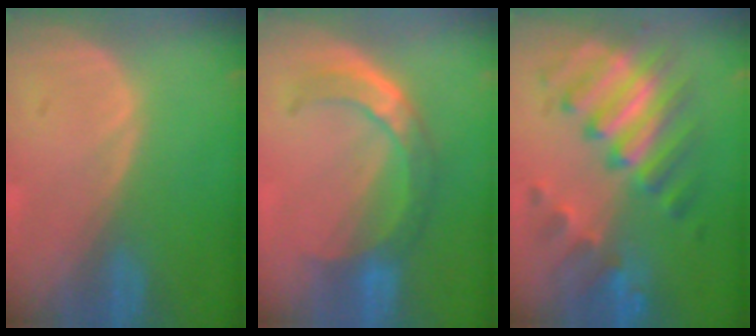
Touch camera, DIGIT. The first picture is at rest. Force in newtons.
{"total": 6.7, "press": 6.2, "slide": 2.5}
{"total": 9.3, "press": 9.3, "slide": 0.6}